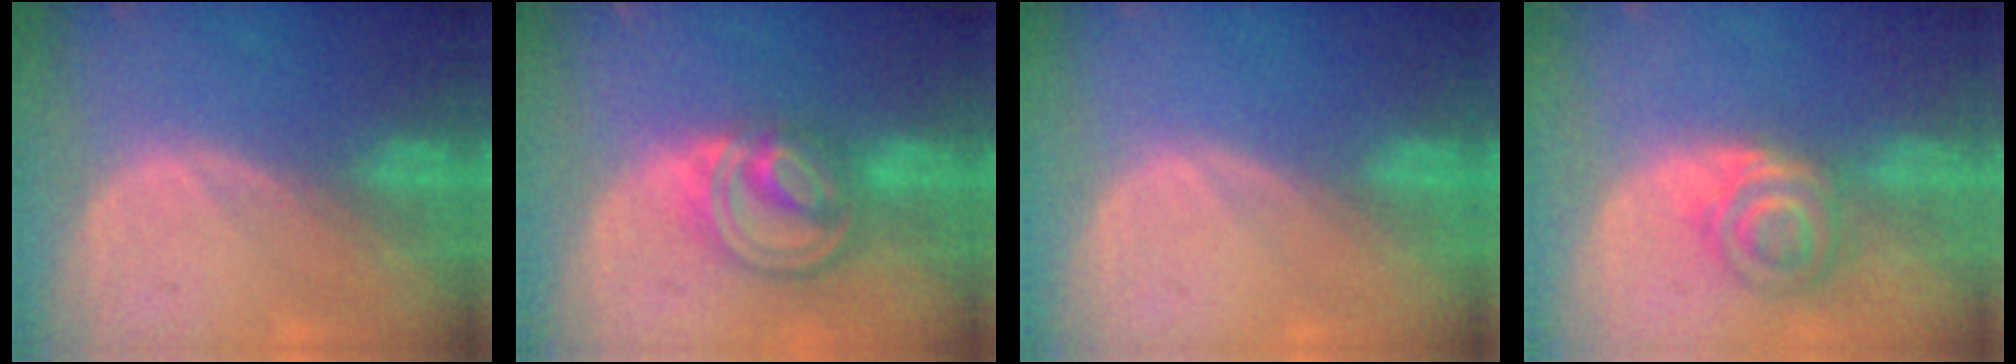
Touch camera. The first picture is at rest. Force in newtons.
{"total": 8.3, "press": 7.1, "slide": 4.4}
{"total": 0.0}
{"total": 6.0, "press": 5.5, "slide": 2.3}